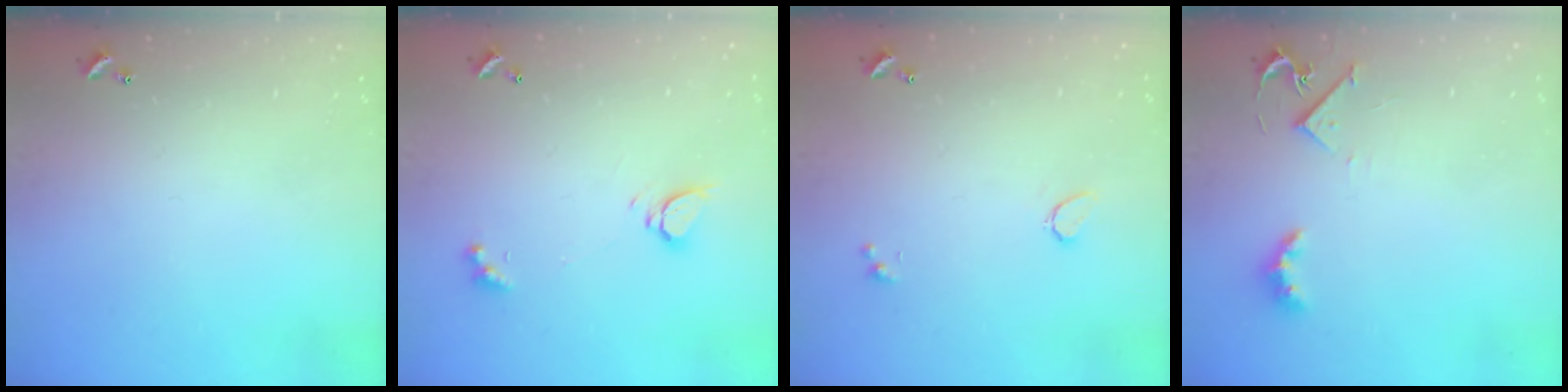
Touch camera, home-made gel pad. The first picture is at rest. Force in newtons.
{"total": 3.3, "press": 3.3, "slide": 0.4}
{"total": 0.6, "press": 0.4, "slide": 0.5}
{"total": 3.6, "press": 3.5, "slide": 0.6}